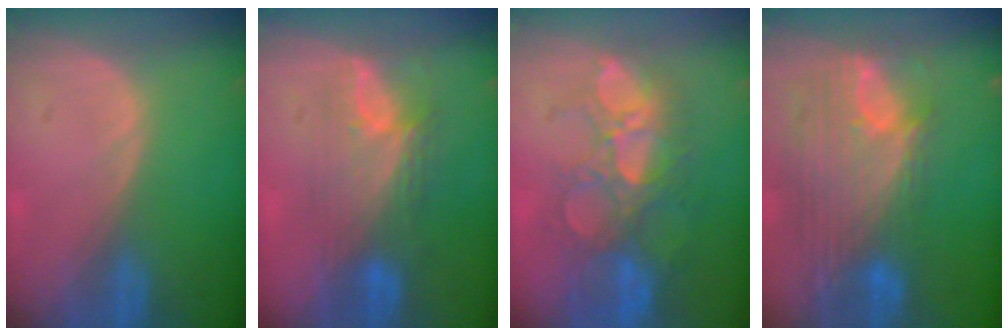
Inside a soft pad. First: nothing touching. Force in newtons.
{"total": 7.4, "press": 7.2, "slide": 1.4}
{"total": 11.1, "press": 9.6, "slide": 5.5}
{"total": 12.1, "press": 10.2, "slide": 6.4}